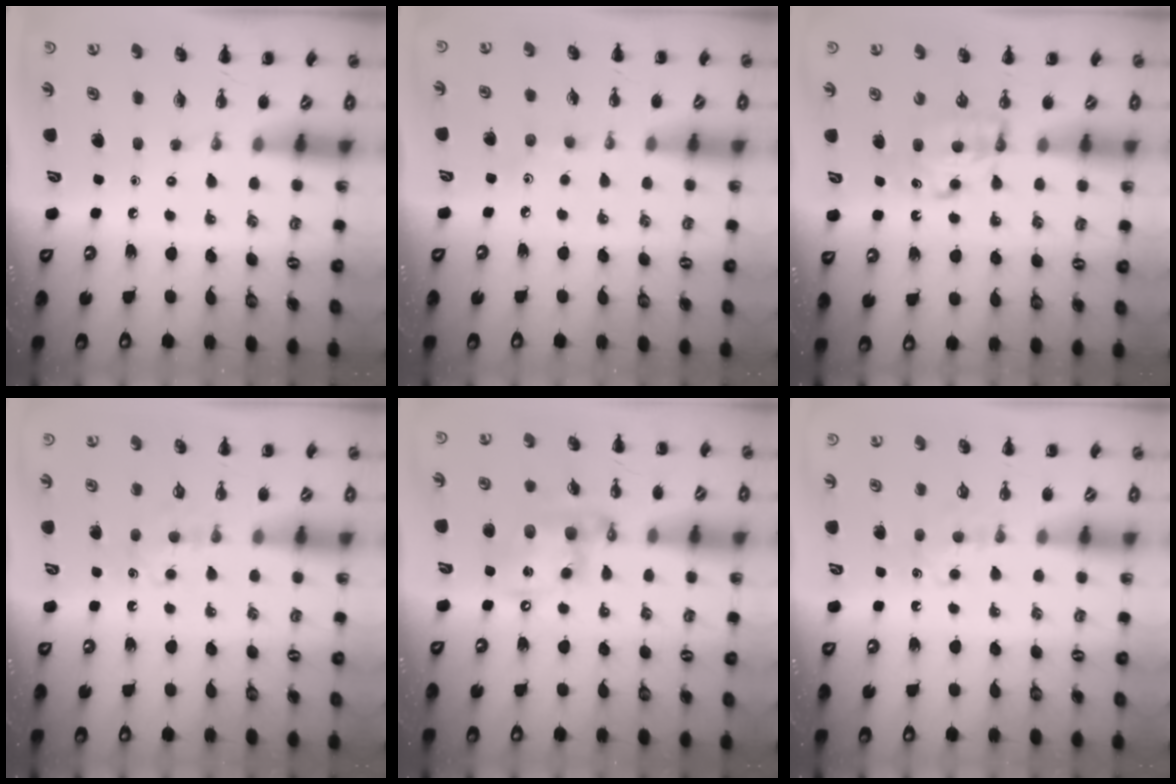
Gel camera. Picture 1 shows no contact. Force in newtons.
{"total": 2.8, "press": 2.7, "slide": 0.8}
{"total": 6.4, "press": 6.3, "slide": 0.6}
{"total": 5.0, "press": 4.8, "slide": 1.4}
{"total": 14.1, "press": 13.8, "slide": 3.0}
{"total": 5.0, "press": 4.8, "slide": 1.4}